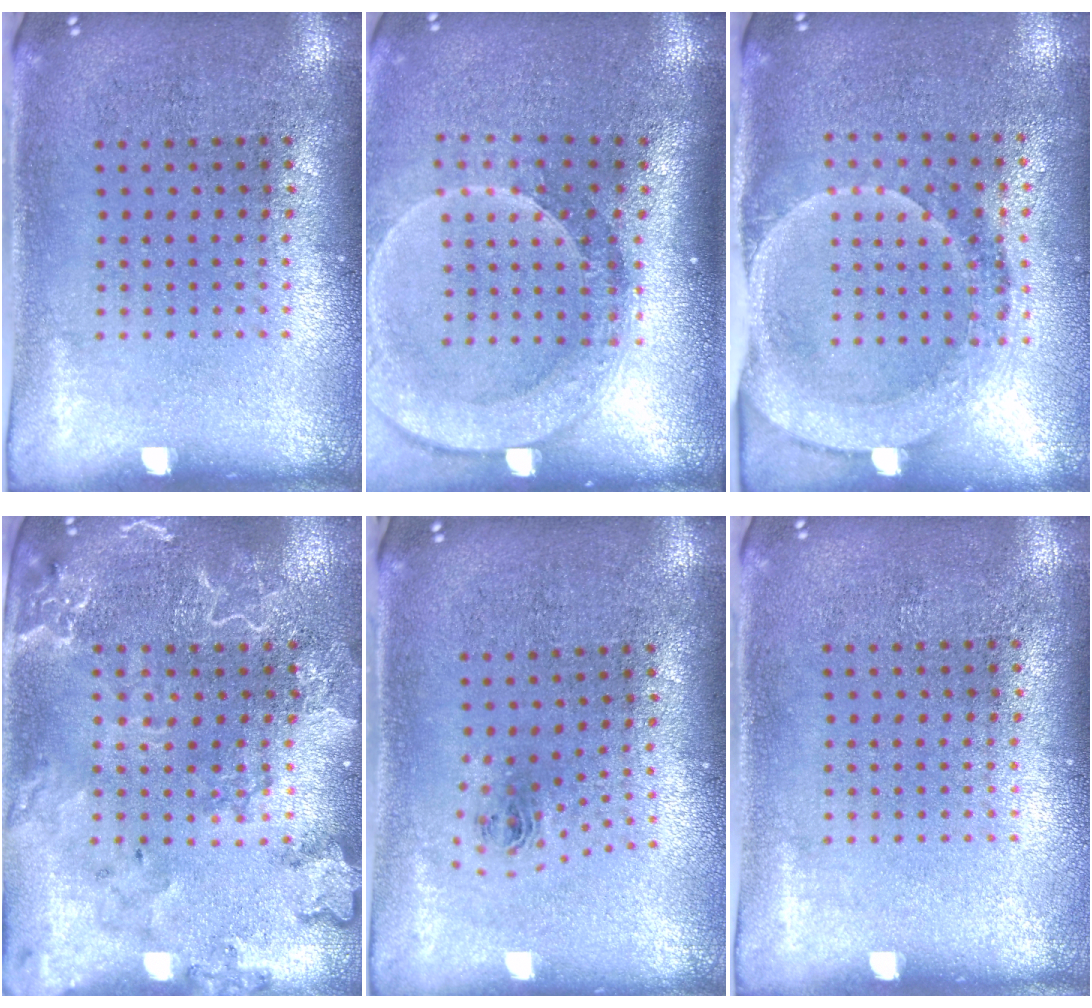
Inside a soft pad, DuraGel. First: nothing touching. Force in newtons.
{"total": 2.5, "press": 1.9, "slide": 1.6}
{"total": 1.8, "press": 1.6, "slide": 0.8}
{"total": 2.5, "press": 2.4, "slide": 0.8}
{"total": 0.9, "press": 0.3, "slide": 0.8}
{"total": 0.0}